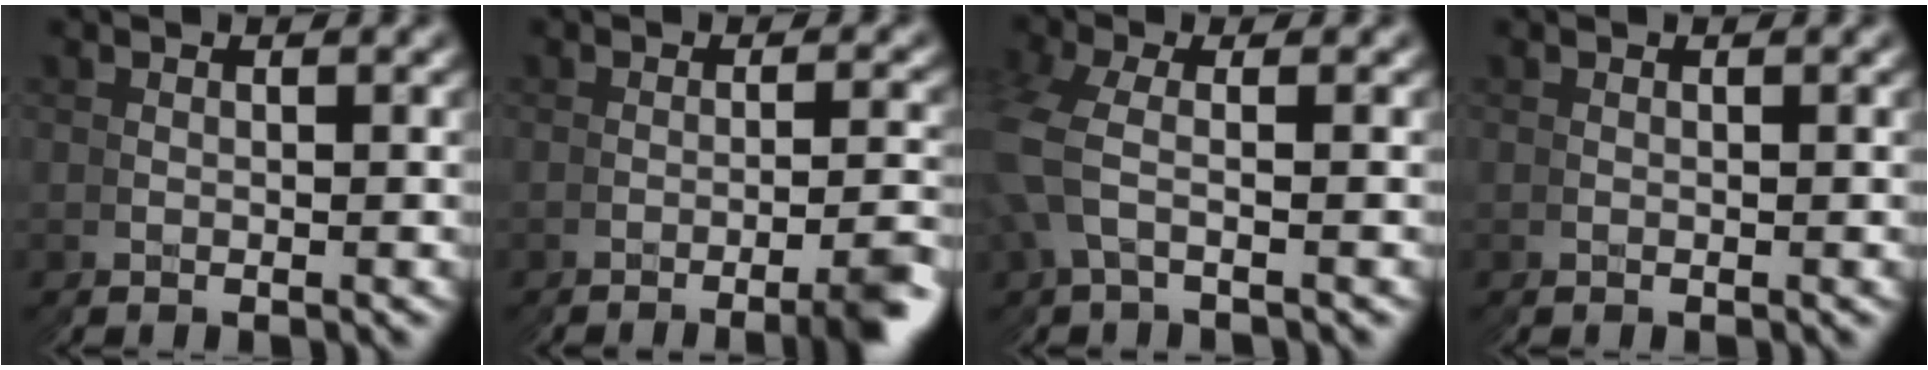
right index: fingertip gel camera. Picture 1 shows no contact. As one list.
[{"total": 2.9, "force": [-2.1, -1.3, 1.6], "torque": [-0.017, 0.016, -0.042]}, {"total": 2.4, "force": [1.9, 1.3, 0.3], "torque": [-0.029, 0.013, 0.027]}, {"total": 0.0}]